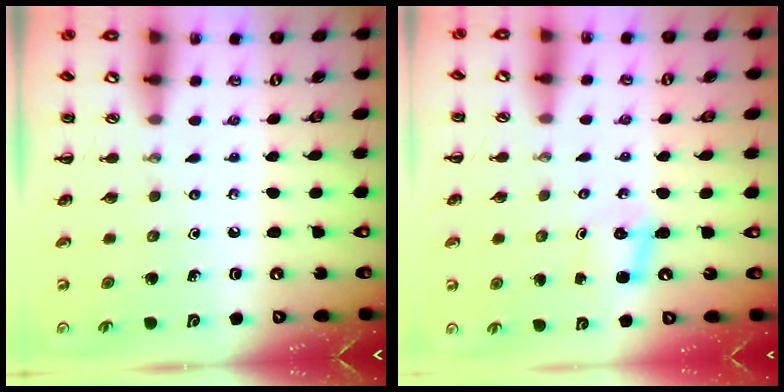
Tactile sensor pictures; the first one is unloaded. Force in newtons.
{"total": 2.8, "press": 2.7, "slide": 0.9}